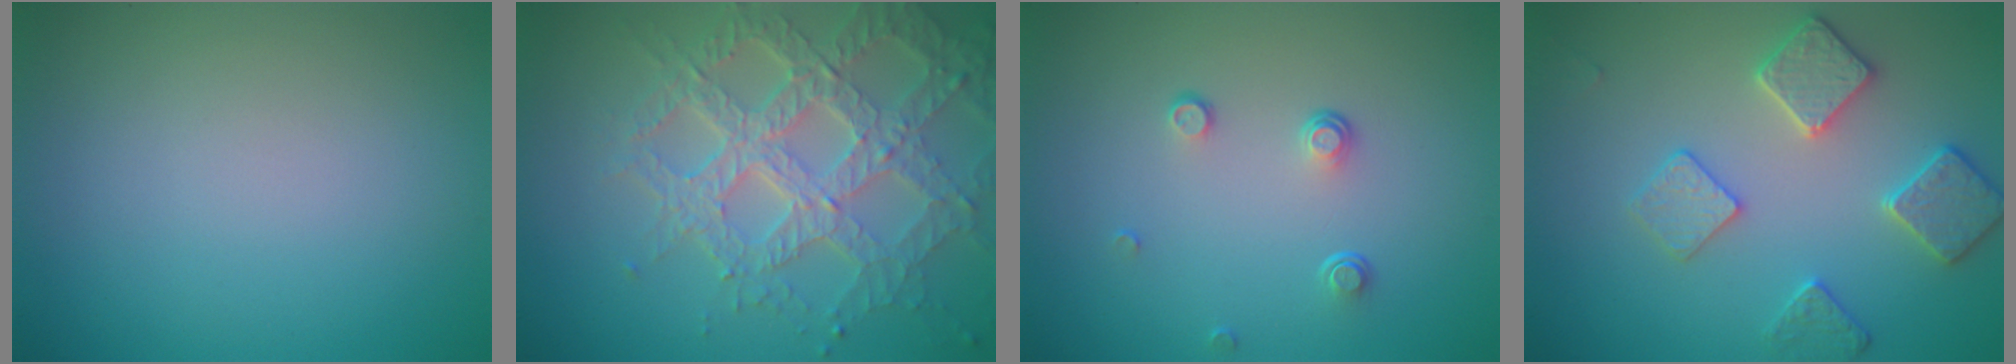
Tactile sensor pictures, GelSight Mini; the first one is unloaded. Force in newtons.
{"total": 7.1, "press": 5.3, "slide": 4.7}
{"total": 1.4, "press": 0.8, "slide": 1.2}
{"total": 3.5, "press": 3.5, "slide": 0.2}